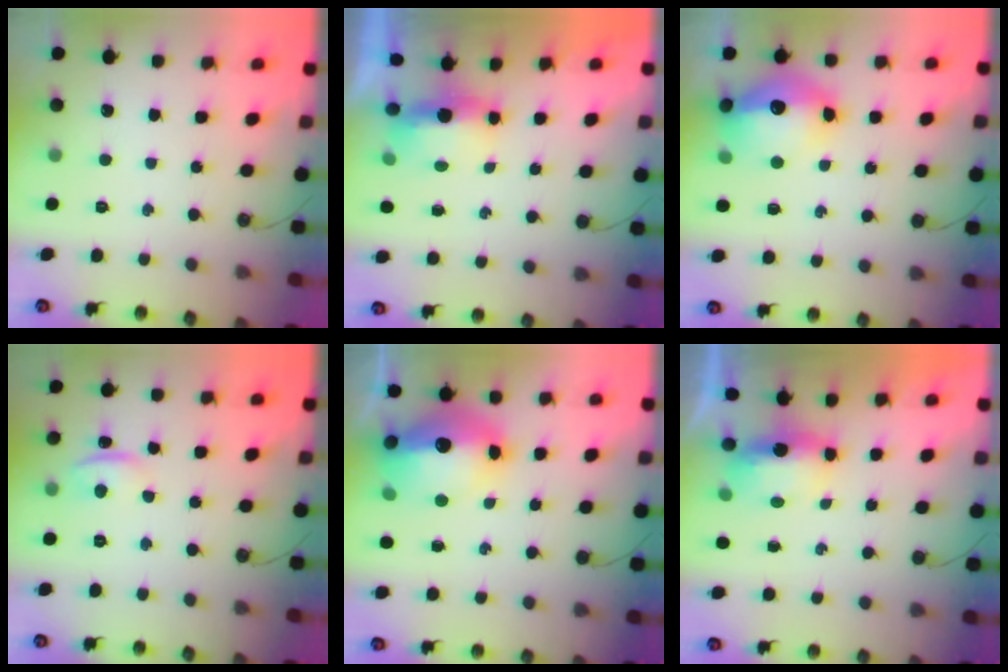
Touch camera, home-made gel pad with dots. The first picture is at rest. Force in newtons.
{"total": 10.5, "press": 6.1, "slide": 8.5}
{"total": 15.1, "press": 15.1, "slide": 1.2}
{"total": 2.2, "press": 1.7, "slide": 1.5}
{"total": 17.7, "press": 17.6, "slide": 2.0}
{"total": 5.9, "press": 5.8, "slide": 1.1}